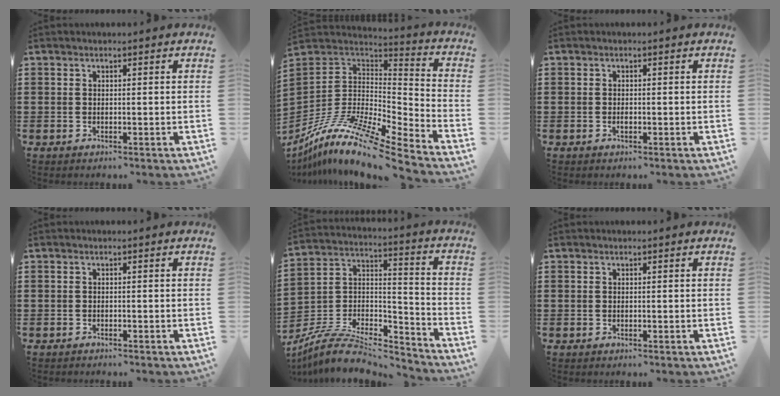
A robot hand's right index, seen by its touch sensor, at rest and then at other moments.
{"total": 12.9, "force": [-9.4, 1.9, 8.5], "torque": [-0.179, 0.000, -0.183]}
{"total": 0.6, "force": [-0.1, 0.3, 0.5], "torque": [-0.010, -0.003, -0.001]}
{"total": 0.9, "force": [-0.8, -0.1, -0.1], "torque": [0.001, -0.001, -0.018]}
{"total": 8.7, "force": [-7.4, 2.9, 3.5], "torque": [-0.071, 0.014, -0.146]}
{"total": 0.0}